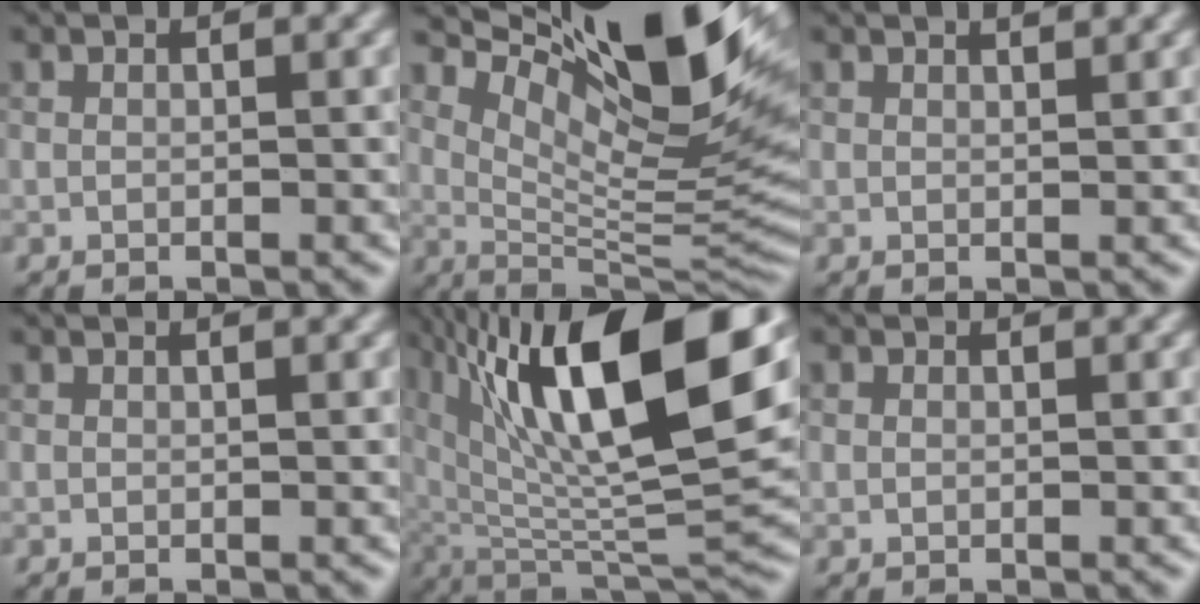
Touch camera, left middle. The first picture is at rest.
{"total": 13.7, "force": [6.7, 4.5, 11.0], "torque": [-0.185, 0.012, 0.140]}
{"total": 2.1, "force": [1.7, 0.7, 0.9], "torque": [0.008, 0.015, 0.004]}
{"total": 0.0}
{"total": 14.9, "force": [5.5, 5.1, 12.8], "torque": [-0.207, 0.005, 0.104]}
{"total": 0.0}